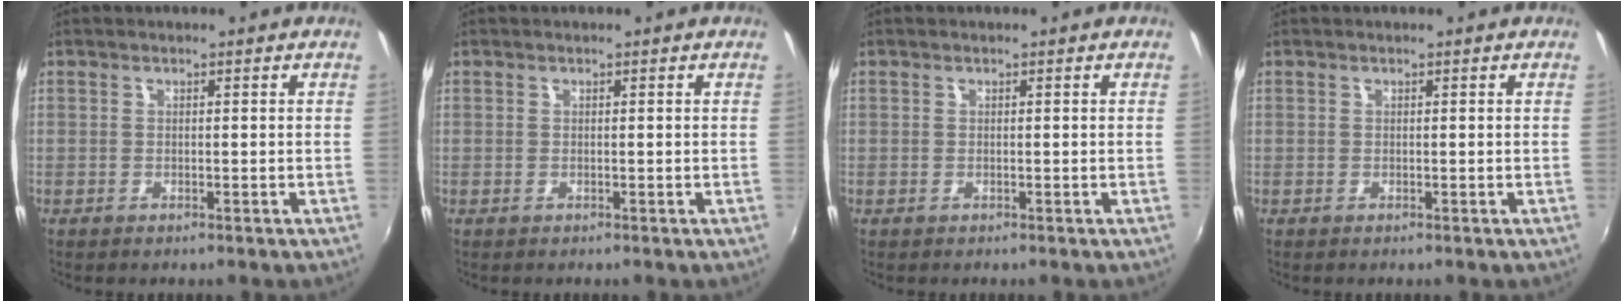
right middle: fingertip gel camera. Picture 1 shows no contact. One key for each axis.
{"total": 0.0}
{"total": 0.0}
{"total": 0.0}